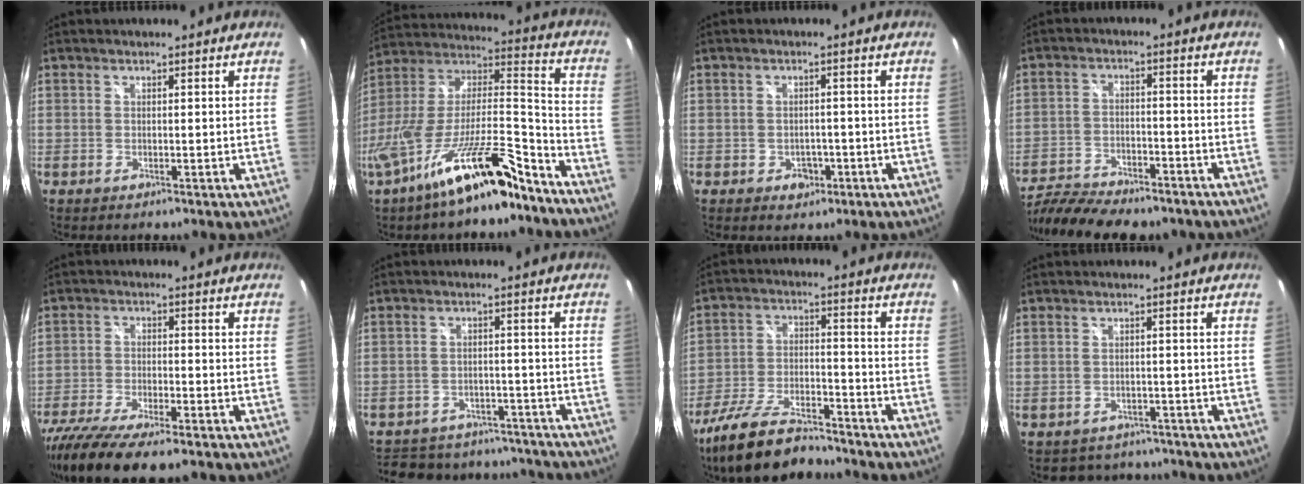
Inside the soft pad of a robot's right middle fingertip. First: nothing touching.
{"total": 21.3, "force": [-14.6, 4.4, 14.9], "torque": [-0.257, -0.018, -0.250]}
{"total": 3.2, "force": [-1.4, 2.7, 1.1], "torque": [-0.025, 0.001, -0.013]}
{"total": 15.5, "force": [-13.0, 4.6, 7.1], "torque": [-0.153, -0.028, -0.210]}
{"total": 15.0, "force": [-11.8, 3.3, 8.7], "torque": [-0.188, -0.053, -0.205]}
{"total": 21.4, "force": [-18.1, 9.1, 6.8], "torque": [-0.155, 0.032, -0.225]}
{"total": 15.7, "force": [-12.9, 4.2, 7.9], "torque": [-0.171, -0.025, -0.229]}
{"total": 7.0, "force": [-5.7, 3.8, 1.1], "torque": [-0.028, 0.005, -0.073]}